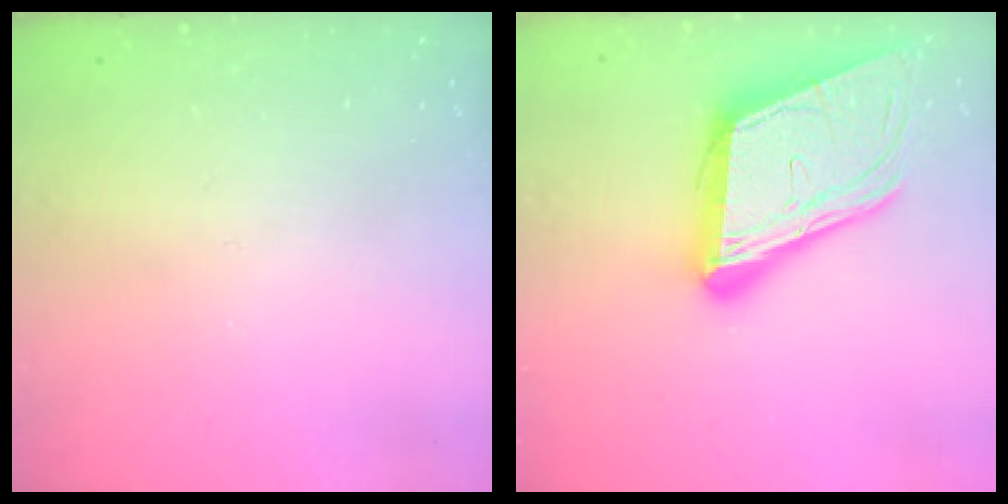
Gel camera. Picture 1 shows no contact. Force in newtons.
{"total": 21.2, "press": 20.8, "slide": 4.4}